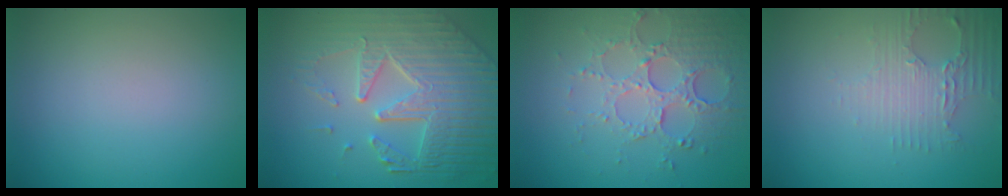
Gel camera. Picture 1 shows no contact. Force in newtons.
{"total": 8.7, "press": 5.9, "slide": 6.3}
{"total": 5.4, "press": 3.9, "slide": 3.7}
{"total": 2.9, "press": 2.5, "slide": 1.5}